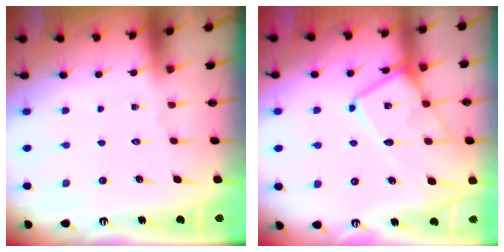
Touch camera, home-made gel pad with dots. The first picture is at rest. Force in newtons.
{"total": 14.2, "press": 14.1, "slide": 1.4}